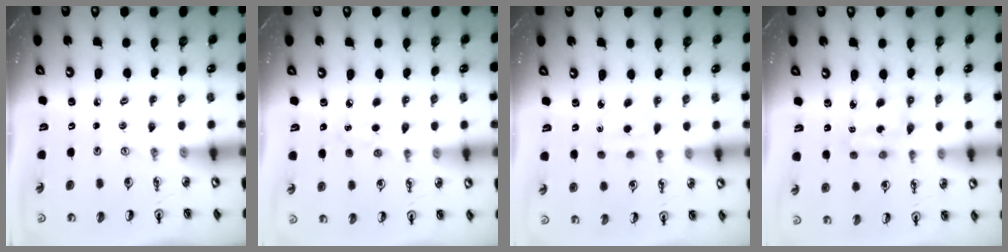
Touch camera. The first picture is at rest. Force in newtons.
{"total": 5.4, "press": 5.4, "slide": 0.7}
{"total": 1.7, "press": 1.6, "slide": 0.6}
{"total": 3.9, "press": 3.9, "slide": 0.2}